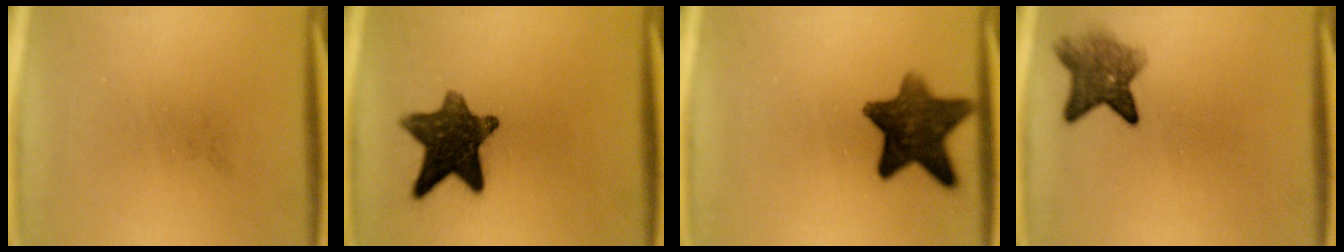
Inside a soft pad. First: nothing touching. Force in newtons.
{"total": 11.8}
{"total": 11.4}
{"total": 5.9}